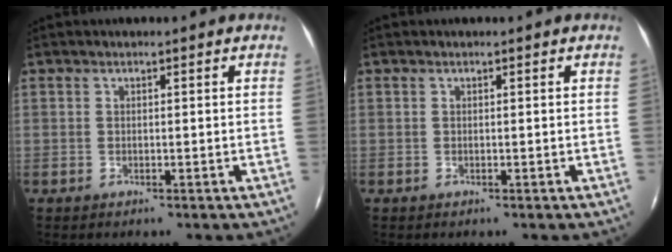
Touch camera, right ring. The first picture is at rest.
{"total": 0.0}